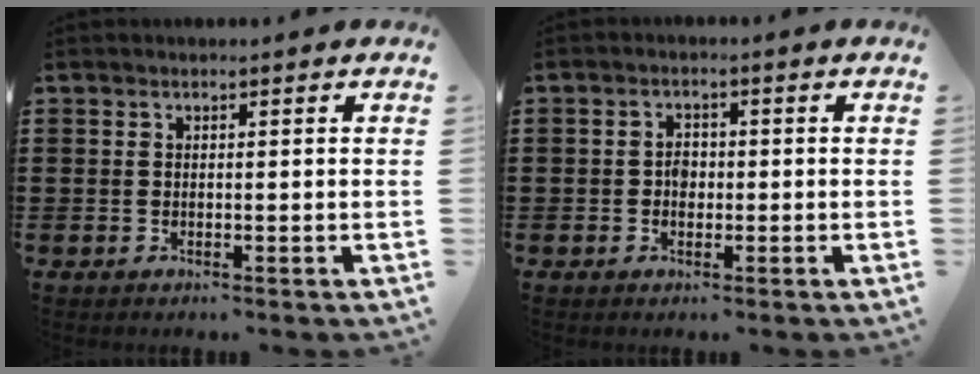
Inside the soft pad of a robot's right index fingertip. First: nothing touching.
{"total": 2.0, "force": [-0.4, 1.3, 1.4], "torque": [-0.028, 0.003, -0.009]}